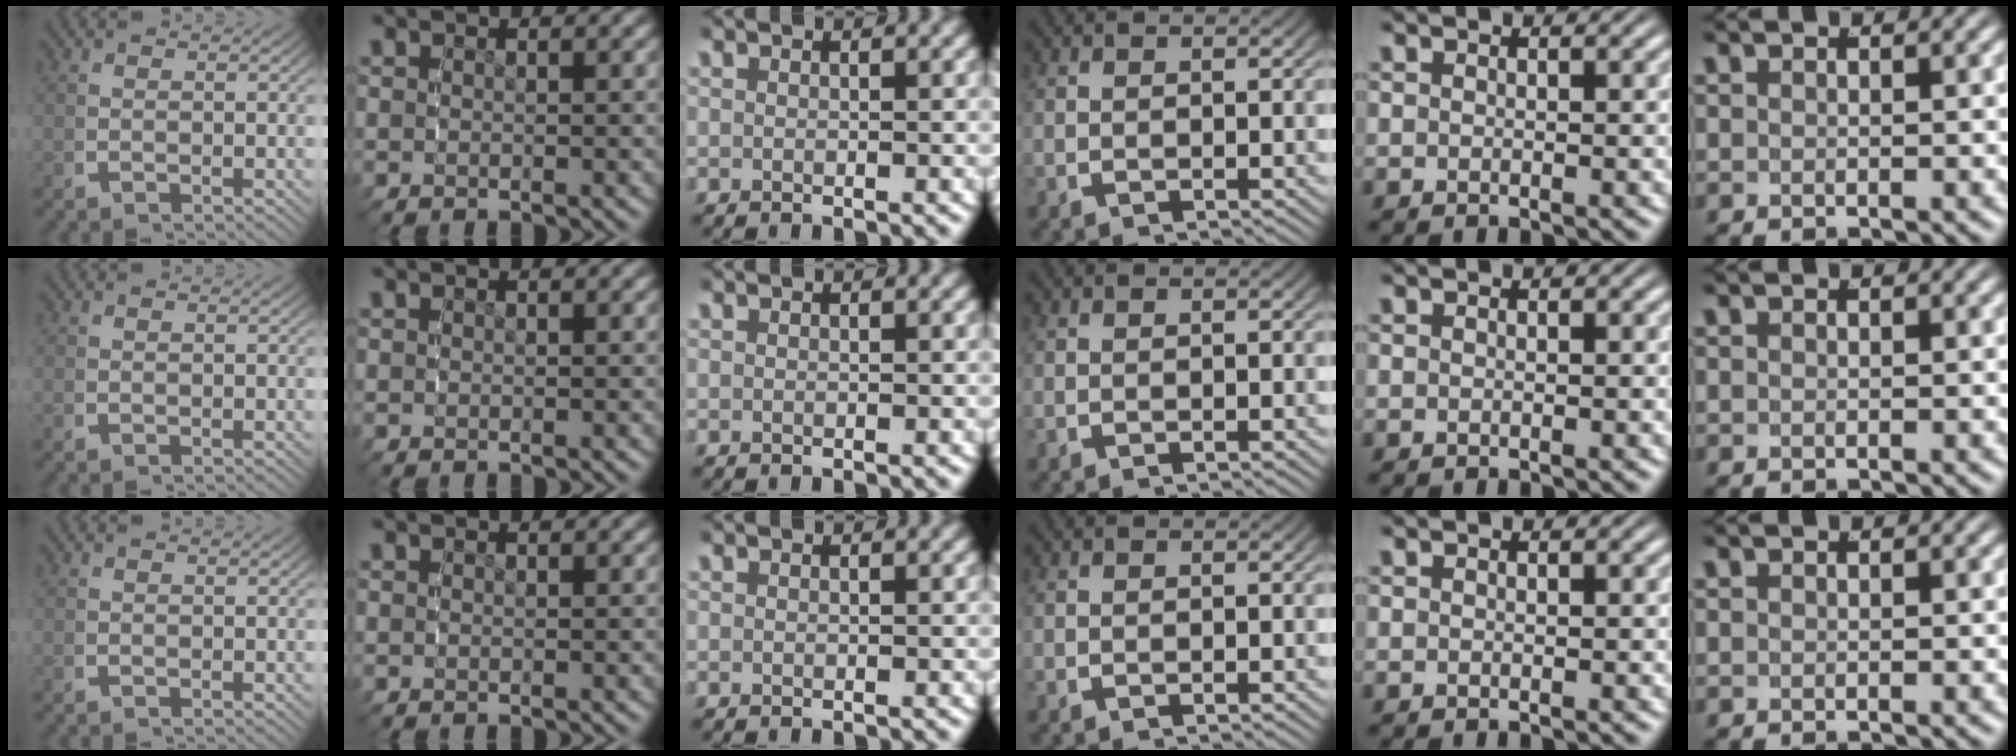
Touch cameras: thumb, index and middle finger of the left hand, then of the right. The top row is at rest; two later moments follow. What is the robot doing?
{"motion": "reach", "object": "paper plate"}